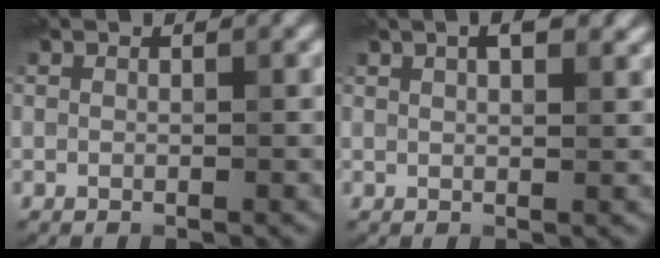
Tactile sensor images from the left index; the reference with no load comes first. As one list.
[{"total": 5.5, "force": [3.0, 2.6, 3.8], "torque": [-0.032, 0.038, 0.029]}]